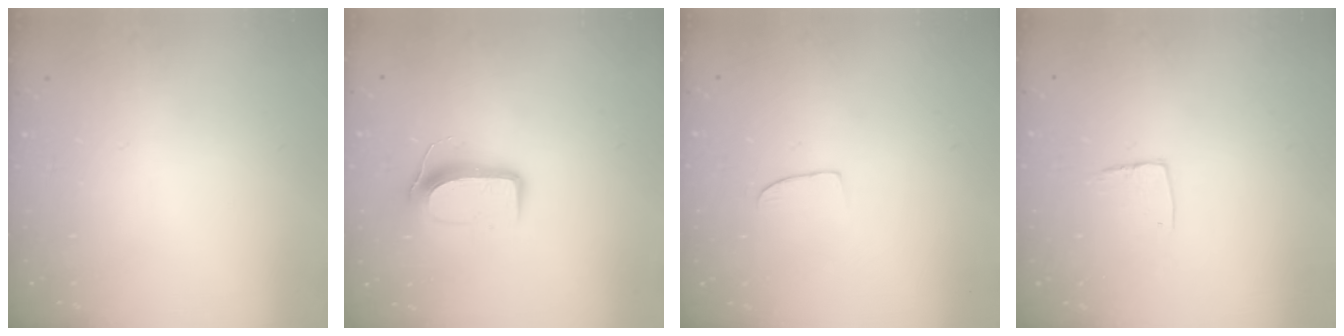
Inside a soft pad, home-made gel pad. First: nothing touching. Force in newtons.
{"total": 9.3, "press": 9.3, "slide": 1.1}
{"total": 5.2, "press": 5.2, "slide": 0.3}
{"total": 5.9, "press": 5.9, "slide": 0.4}